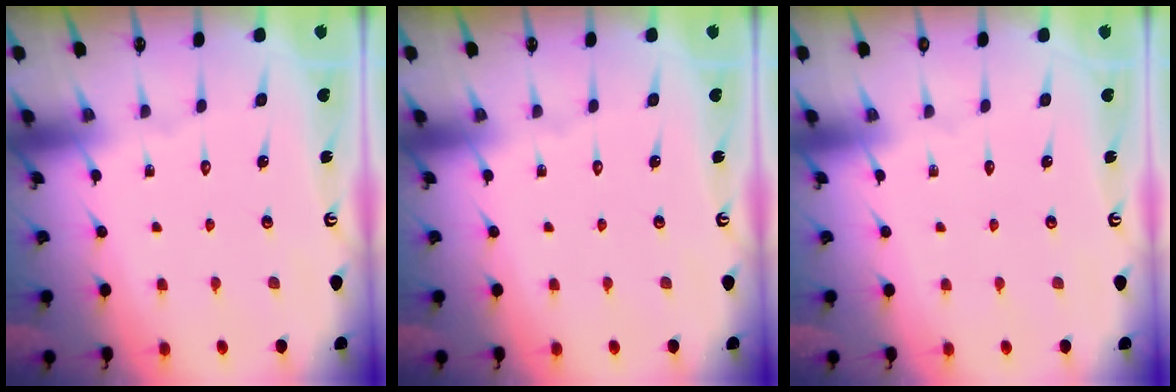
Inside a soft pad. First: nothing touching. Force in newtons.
{"total": 0.0}
{"total": 0.0}